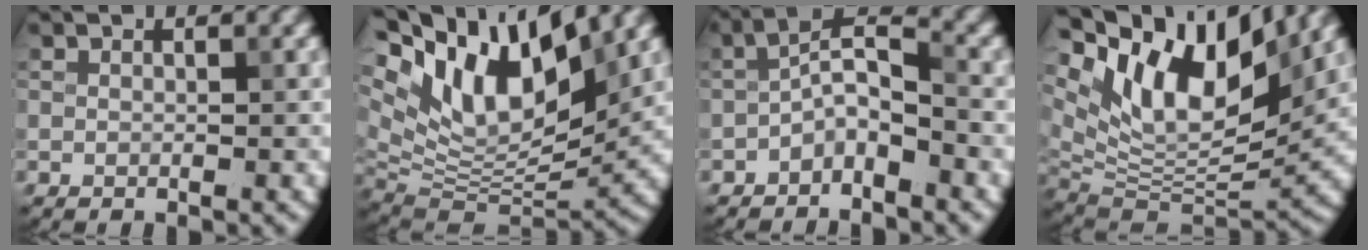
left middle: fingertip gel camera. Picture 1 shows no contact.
{"total": 13.0, "force": [6.2, 6.1, 9.7], "torque": [-0.170, 0.020, 0.109]}
{"total": 3.3, "force": [-1.8, 1.2, 2.5], "torque": [-0.043, 0.015, -0.041]}
{"total": 13.1, "force": [7.2, 5.5, 9.5], "torque": [-0.169, 0.012, 0.131]}